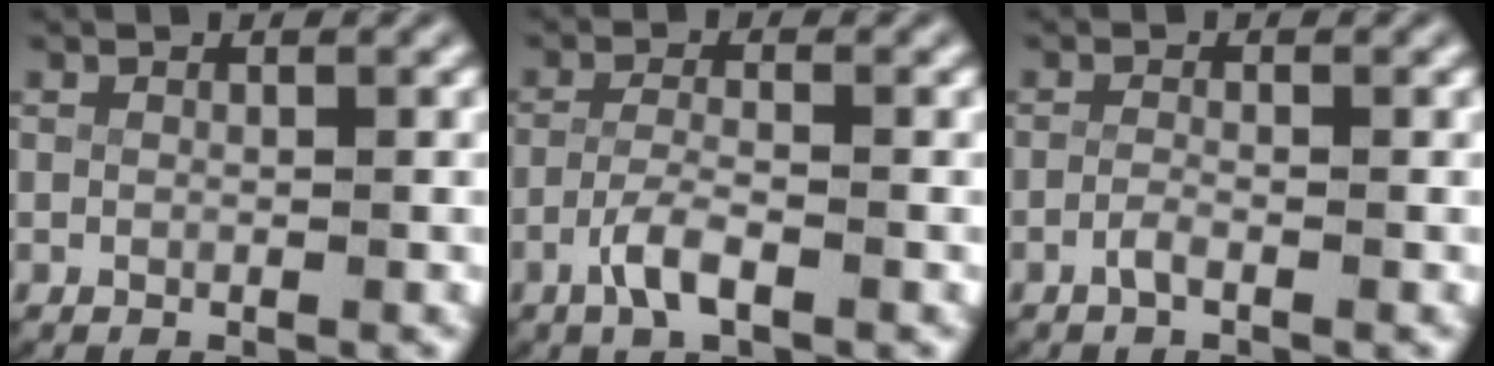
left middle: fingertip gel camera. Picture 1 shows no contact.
{"total": 3.1, "force": [-1.9, 0.7, 2.3], "torque": [-0.057, -0.011, -0.031]}
{"total": 1.2, "force": [-1.1, 0.0, 0.6], "torque": [-0.026, -0.009, -0.019]}